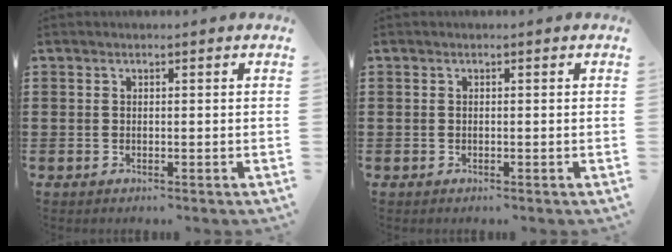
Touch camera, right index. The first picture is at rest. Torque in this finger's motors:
{"motor_torque": [1.09, 1.05, -0.01, -0.01]}